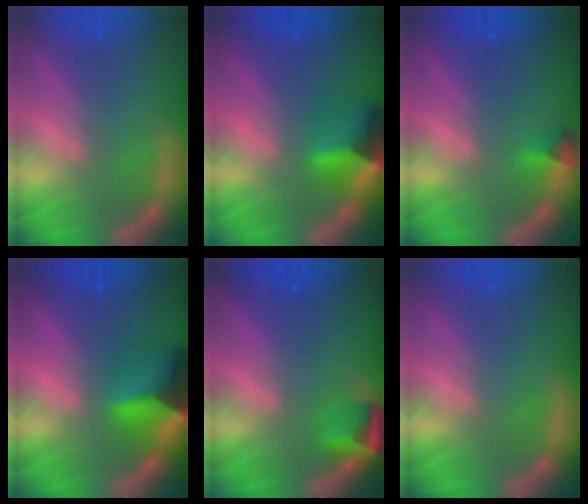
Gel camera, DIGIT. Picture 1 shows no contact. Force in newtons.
{"total": 5.9}
{"total": 1.4}
{"total": 8.4}
{"total": 2.9}
{"total": 0.0}